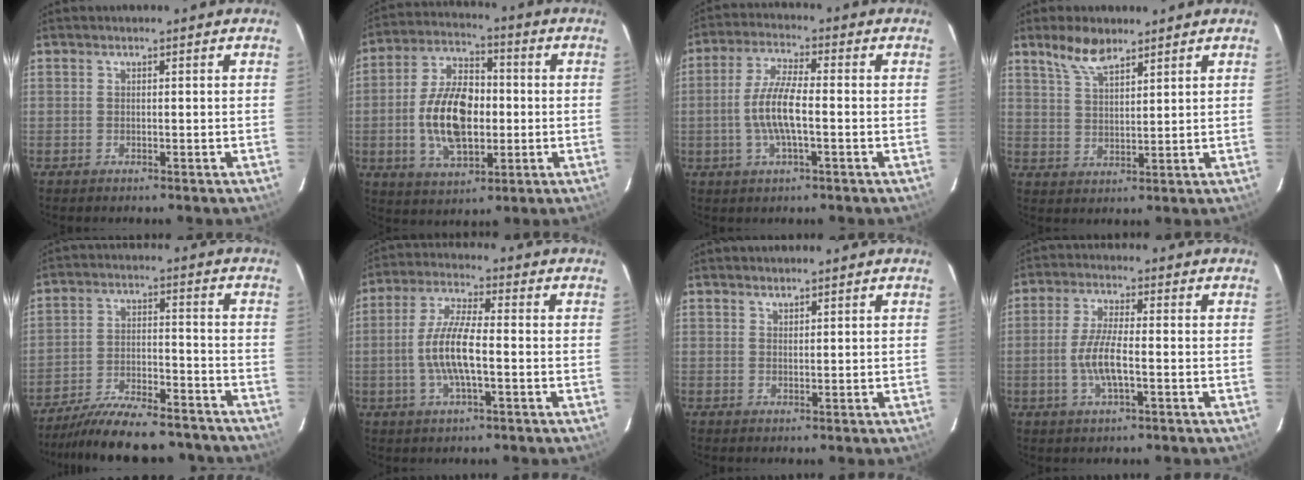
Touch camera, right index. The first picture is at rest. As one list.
[{"total": 14.8, "force": [-1.8, 8.4, 12.1], "torque": [-0.235, 0.014, -0.027]}, {"total": 8.2, "force": [-1.5, 1.9, 7.8], "torque": [-0.158, 0.002, -0.031]}, {"total": 6.2, "force": [4.8, 2.2, 3.3], "torque": [-0.061, 0.006, 0.096]}, {"total": 19.7, "force": [-17.5, 5.0, 7.6], "torque": [-0.146, -0.005, -0.246]}, {"total": 9.3, "force": [-1.8, 2.3, 8.8], "torque": [-0.178, 0.001, -0.036]}, {"total": 1.0, "force": [1.0, 0.3, 0.1], "torque": [-0.003, 0.002, 0.019]}, {"total": 6.8, "force": [-1.6, 1.7, 6.3], "torque": [-0.129, -0.003, -0.033]}]